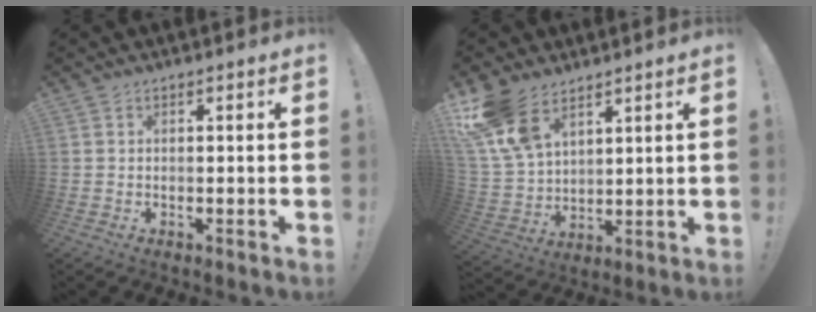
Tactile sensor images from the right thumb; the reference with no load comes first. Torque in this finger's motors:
{"motor_torque": [-0.41, 1.42, 1.11, 0.72, 0.29]}